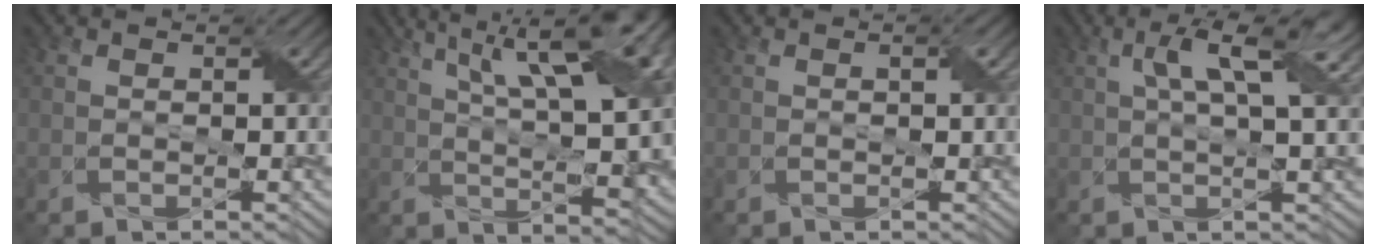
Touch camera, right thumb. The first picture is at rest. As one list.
[{"total": 16.0, "force": [6.9, 5.3, 13.4], "torque": [-0.207, 0.031, 0.104]}, {"total": 0.6, "force": [0.1, 0.1, 0.6], "torque": [-0.010, 0.000, 0.002]}, {"total": 6.8, "force": [2.5, 1.5, 6.1], "torque": [-0.104, 0.009, 0.044]}]